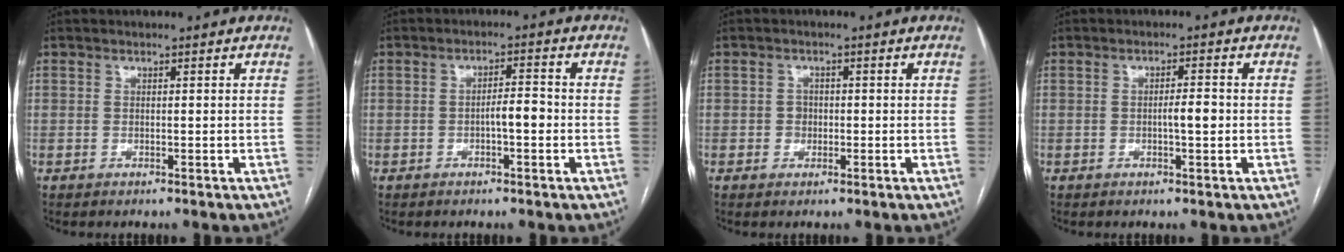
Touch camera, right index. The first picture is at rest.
{"total": 3.2, "force": [-0.9, 0.7, 3.0], "torque": [-0.044, 0.006, -0.014]}
{"total": 1.8, "force": [-0.3, 1.6, 0.6], "torque": [-0.006, 0.006, -0.004]}
{"total": 2.6, "force": [-0.4, 0.4, 2.5], "torque": [-0.041, 0.002, -0.007]}